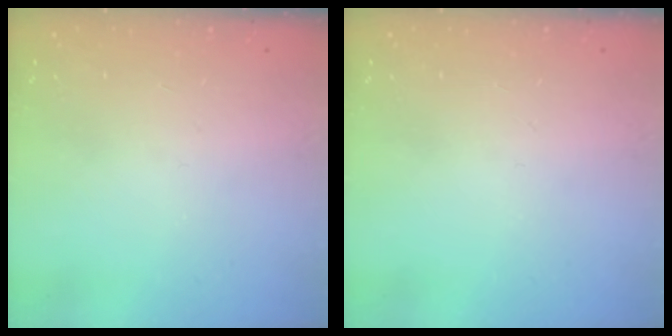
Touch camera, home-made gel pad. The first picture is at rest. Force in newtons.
{"total": 0.0}